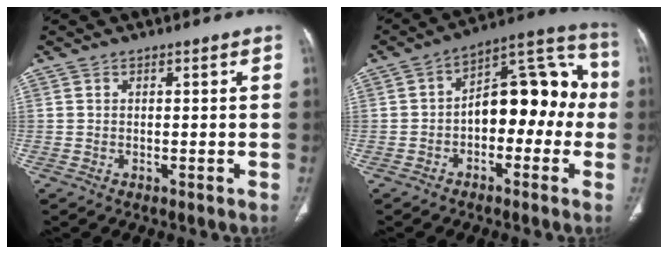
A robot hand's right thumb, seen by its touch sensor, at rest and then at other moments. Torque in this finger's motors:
{"motor_torque": [1.86, 2.16, 1.21, -0.38, 0.08]}